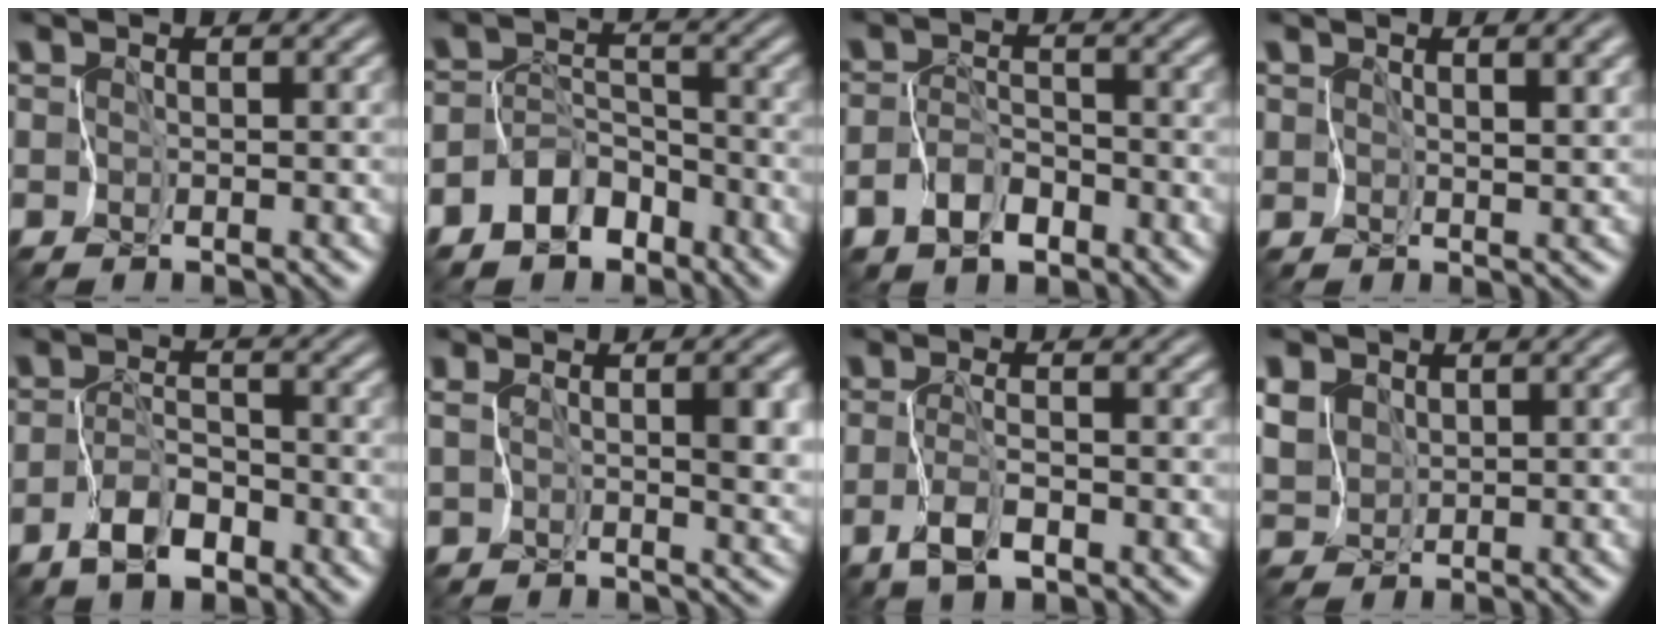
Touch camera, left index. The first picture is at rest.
{"total": 4.8, "force": [-3.5, 3.1, 1.1], "torque": [0.005, 0.017, -0.071]}
{"total": 2.7, "force": [-1.6, 1.7, 1.3], "torque": [-0.027, 0.006, -0.032]}
{"total": 3.8, "force": [2.2, 1.9, 2.5], "torque": [-0.025, 0.010, 0.037]}
{"total": 2.9, "force": [-1.7, 1.3, 1.8], "torque": [-0.031, 0.008, -0.034]}
{"total": 3.6, "force": [0.8, 1.2, 3.3], "torque": [-0.052, -0.003, 0.021]}
{"total": 2.0, "force": [-0.7, 0.4, 1.8], "torque": [-0.041, 0.005, -0.014]}
{"total": 5.6, "force": [2.5, 4.4, 2.3], "torque": [-0.064, 0.026, 0.039]}